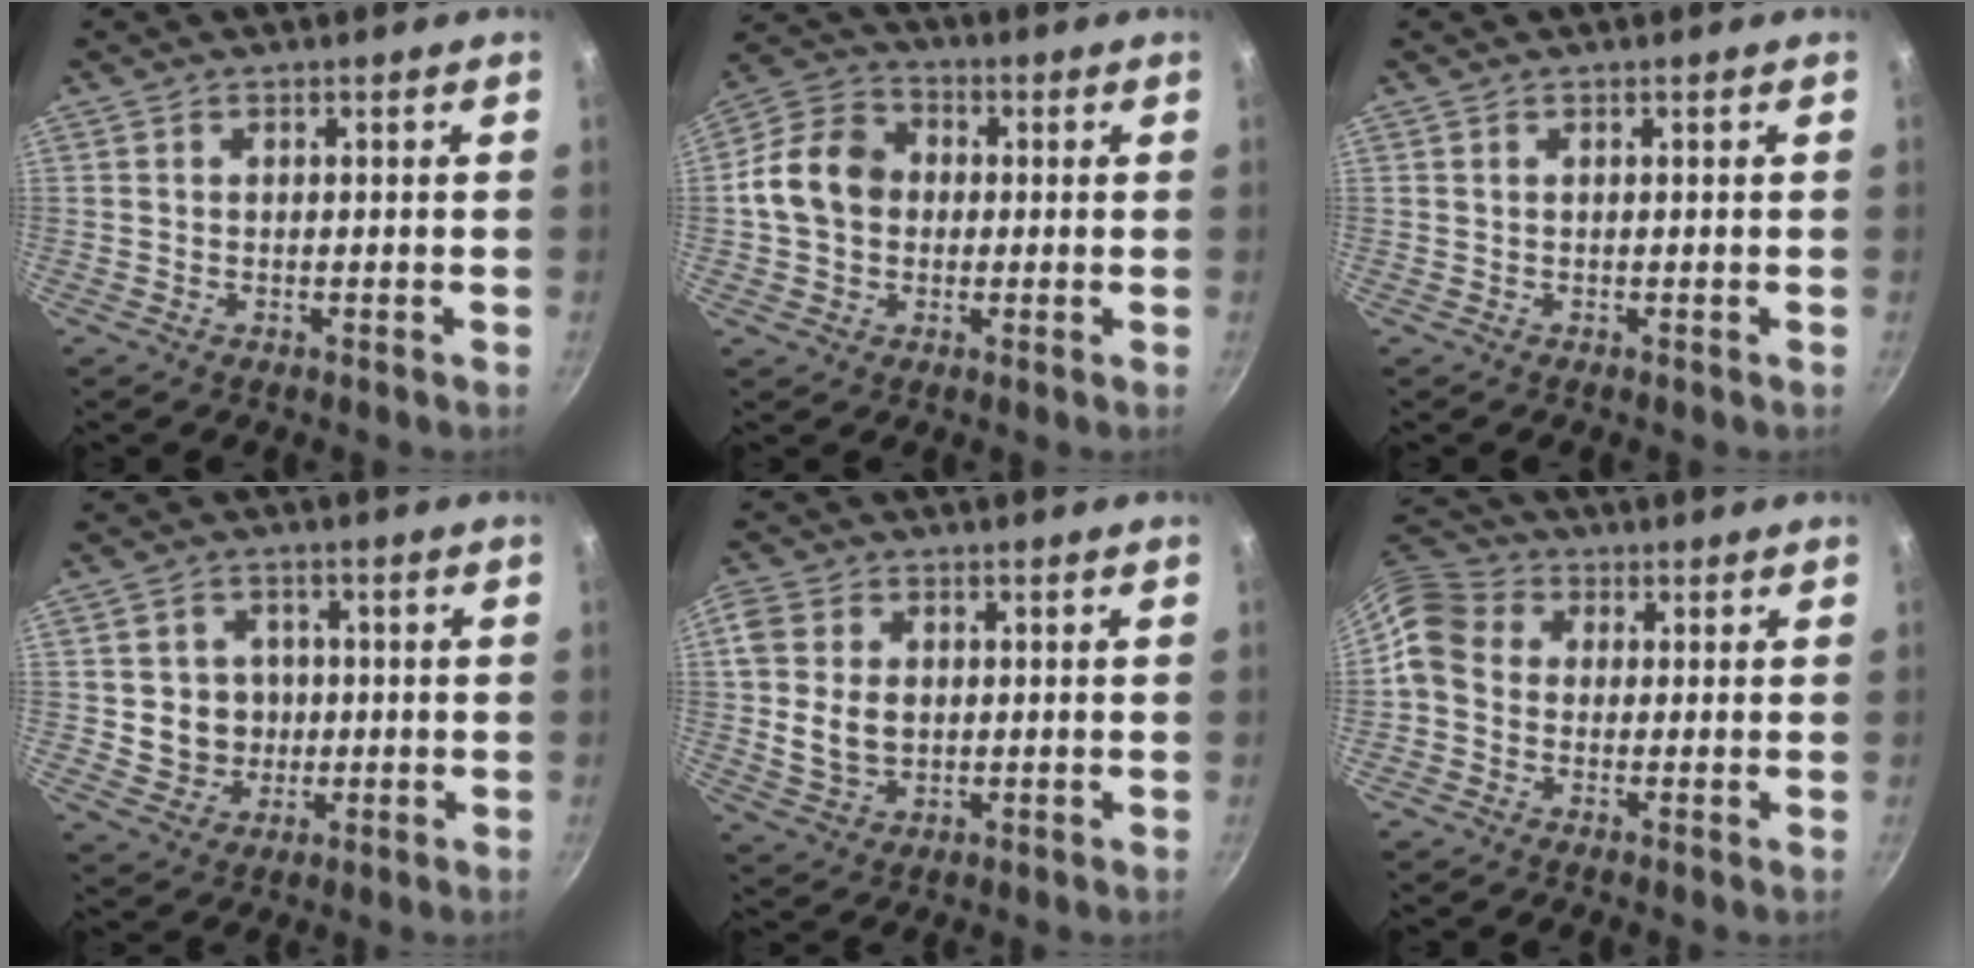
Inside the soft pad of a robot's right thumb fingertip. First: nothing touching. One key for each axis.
{"total": 11.3, "fx": 0.0, "fy": 9.3, "fz": 6.5, "tx": -0.086, "ty": 0.021, "tz": -0.019}
{"total": 0.0}
{"total": 7.1, "fx": -0.1, "fy": 6.8, "fz": 2.1, "tx": 0.002, "ty": 0.011, "tz": 0.005}
{"total": 8.5, "fx": 0.1, "fy": 6.5, "fz": 5.5, "tx": -0.094, "ty": -0.001, "tz": -0.001}
{"total": 8.1, "fx": 0.2, "fy": 6.8, "fz": 4.3, "tx": -0.061, "ty": 0.022, "tz": -0.018}